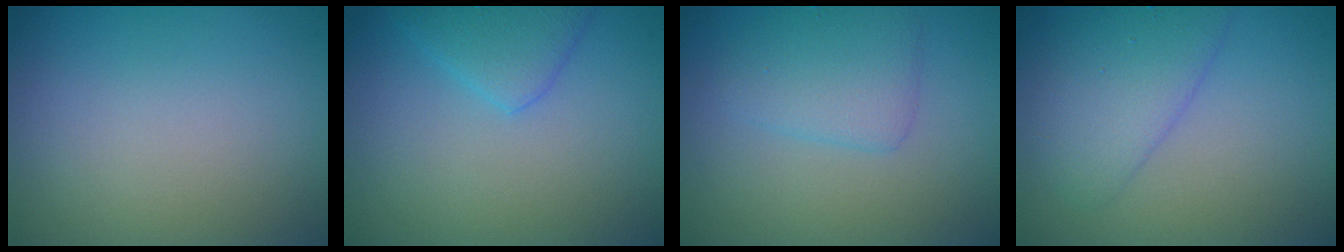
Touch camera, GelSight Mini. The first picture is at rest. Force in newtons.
{"total": 2.8, "press": 2.8, "slide": 0.2}
{"total": 2.8, "press": 2.8, "slide": 0.1}
{"total": 3.5, "press": 3.5, "slide": 0.3}